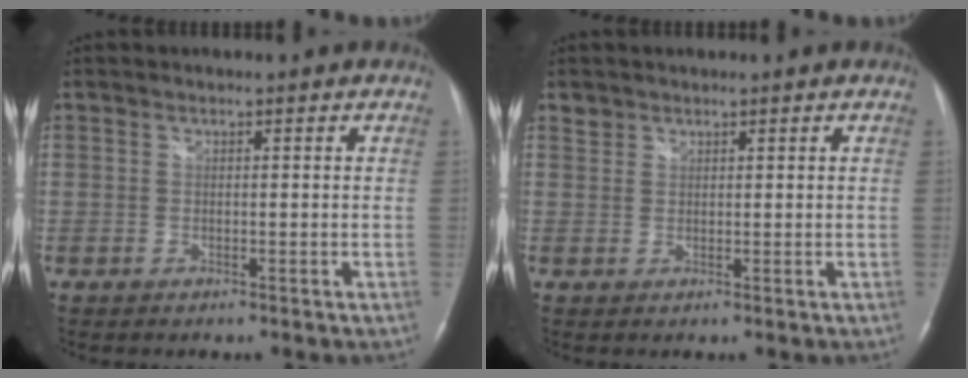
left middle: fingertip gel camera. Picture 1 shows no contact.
{"total": 1.2, "force": [1.0, 0.8, -0.1], "torque": [0.008, 0.005, 0.014]}